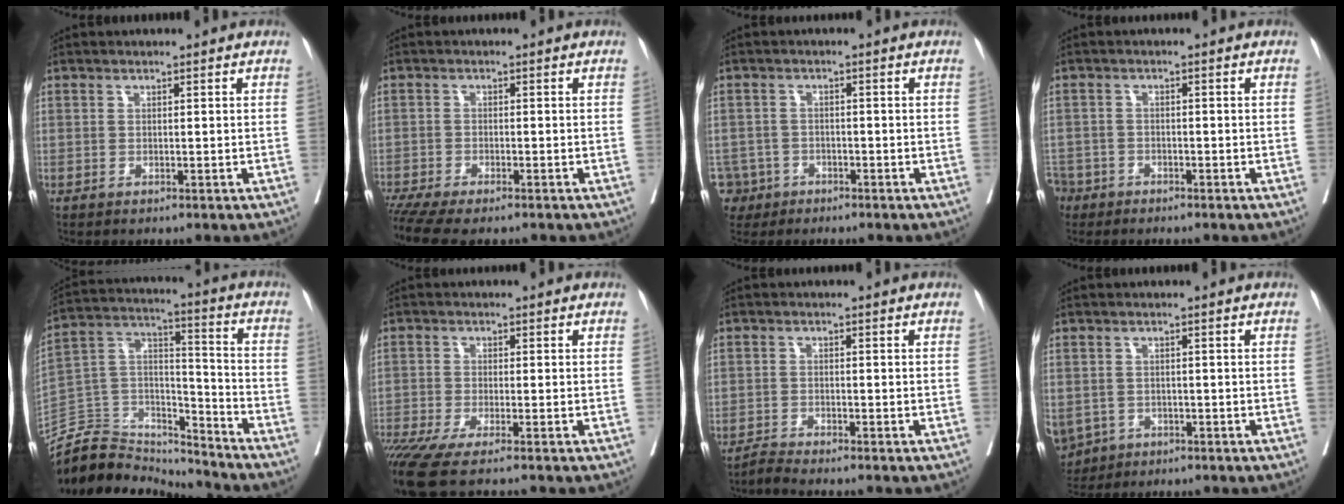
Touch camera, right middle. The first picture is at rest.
{"total": 8.6, "force": [-7.0, 1.8, 4.6], "torque": [-0.077, -0.008, -0.113]}
{"total": 5.3, "force": [-3.1, 4.3, -0.1], "torque": [-0.005, 0.007, -0.052]}
{"total": 5.5, "force": [-4.1, 3.6, 0.4], "torque": [-0.016, 0.001, -0.079]}
{"total": 14.7, "force": [-14.2, 3.8, 0.9], "torque": [-0.013, 0.061, -0.259]}
{"total": 8.6, "force": [-6.8, -0.2, 5.2], "torque": [-0.088, -0.021, -0.117]}
{"total": 2.2, "force": [-2.0, -0.9, 0.0], "torque": [-0.006, -0.010, -0.041]}
{"total": 9.2, "force": [-4.1, 7.8, 2.8], "torque": [-0.091, -0.004, -0.055]}